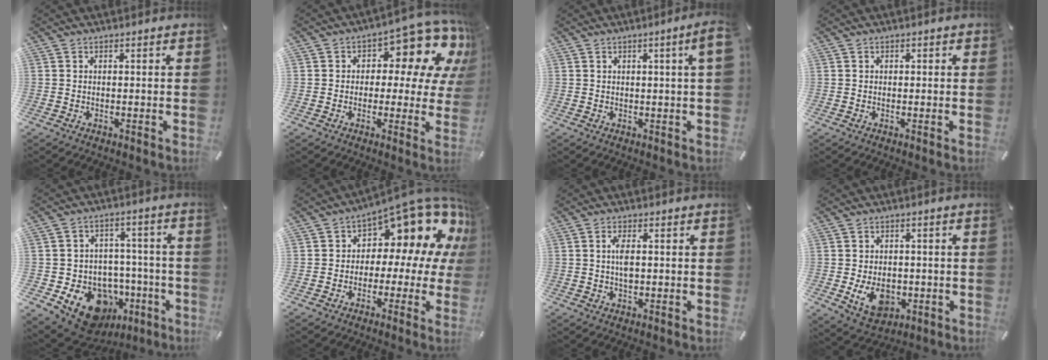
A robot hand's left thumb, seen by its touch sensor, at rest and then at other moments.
{"total": 12.0, "force": [6.0, 7.0, 7.8], "torque": [-0.093, -0.051, 0.100]}
{"total": 4.3, "force": [1.3, 0.3, 4.1], "torque": [-0.068, -0.002, 0.018]}
{"total": 0.6, "force": [0.1, 0.6, 0.2], "torque": [-0.003, 0.005, 0.000]}
{"total": 15.8, "force": [-7.8, 11.3, 7.7], "torque": [-0.101, 0.046, -0.119]}
{"total": 13.6, "force": [7.9, 7.0, 8.6], "torque": [-0.112, -0.082, 0.128]}
{"total": 3.7, "force": [0.3, 1.5, 3.4], "torque": [-0.075, 0.001, 0.002]}
{"total": 8.6, "force": [-1.8, 6.4, 5.4], "torque": [-0.091, 0.002, -0.029]}